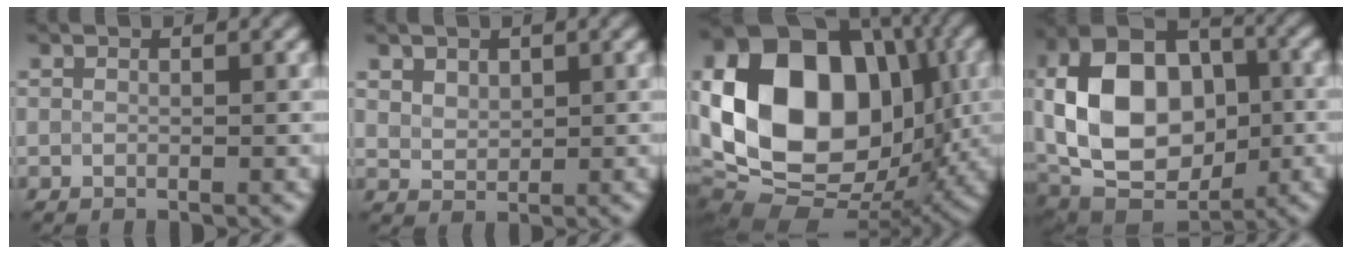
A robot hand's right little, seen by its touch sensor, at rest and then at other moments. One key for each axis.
{"total": 2.3, "fx": 1.3, "fy": 1.6, "fz": 1.1, "tx": -0.018, "ty": 0.010, "tz": 0.021}
{"total": 17.2, "fx": 0.8, "fy": 12.4, "fz": 11.8, "tx": -0.232, "ty": 0.018, "tz": 0.006}
{"total": 15.5, "fx": 0.1, "fy": 10.7, "fz": 11.1, "tx": -0.217, "ty": 0.019, "tz": 0.000}